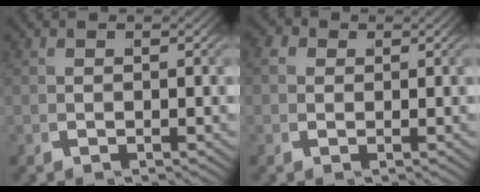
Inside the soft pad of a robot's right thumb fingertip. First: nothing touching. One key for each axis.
{"total": 2.0, "fx": 0.6, "fy": 1.8, "fz": 0.6, "tx": -0.015, "ty": 0.001, "tz": 0.005}